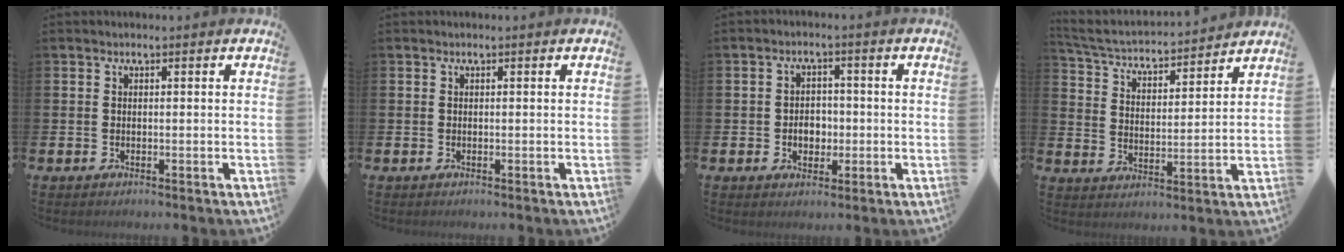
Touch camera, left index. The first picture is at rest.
{"total": 0.0}
{"total": 3.2, "force": [-0.7, 2.5, 1.8], "torque": [-0.023, 0.000, -0.020]}
{"total": 4.4, "force": [4.2, 0.9, 0.8], "torque": [-0.046, -0.039, 0.066]}